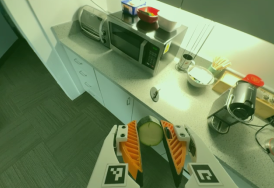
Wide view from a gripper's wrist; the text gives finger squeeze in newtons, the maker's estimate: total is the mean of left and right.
{"total": 9.4, "left": 9.3, "right": 9.6}